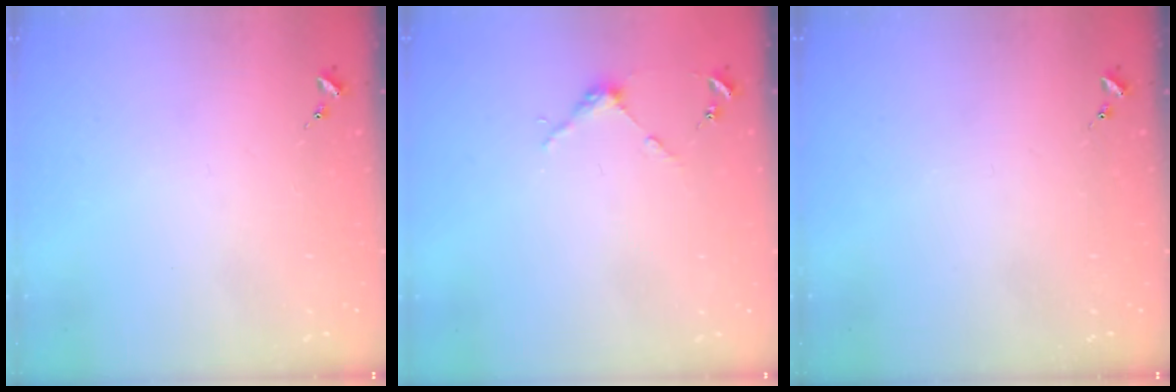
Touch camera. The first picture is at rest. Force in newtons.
{"total": 3.7, "press": 3.7, "slide": 0.3}
{"total": 0.0}